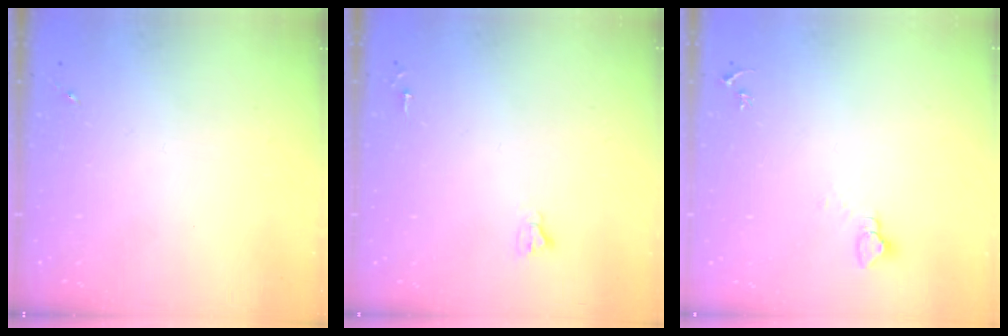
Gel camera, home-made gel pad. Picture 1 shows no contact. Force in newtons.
{"total": 2.7, "press": 2.7, "slide": 0.2}
{"total": 2.7, "press": 2.7, "slide": 0.1}